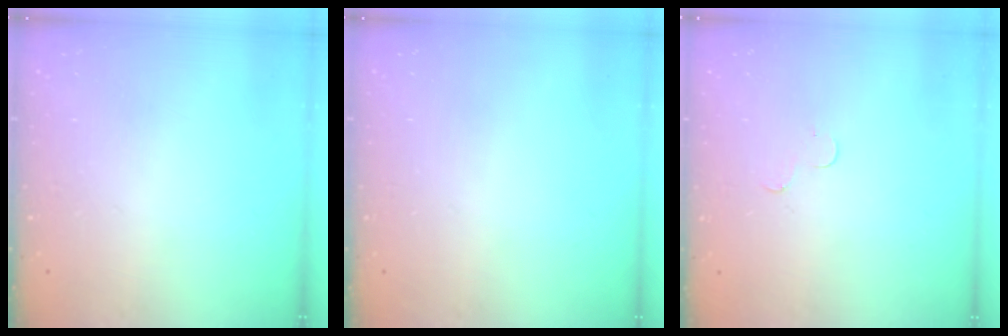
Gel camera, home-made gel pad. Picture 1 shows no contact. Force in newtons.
{"total": 0.0}
{"total": 3.4, "press": 3.4, "slide": 0.3}